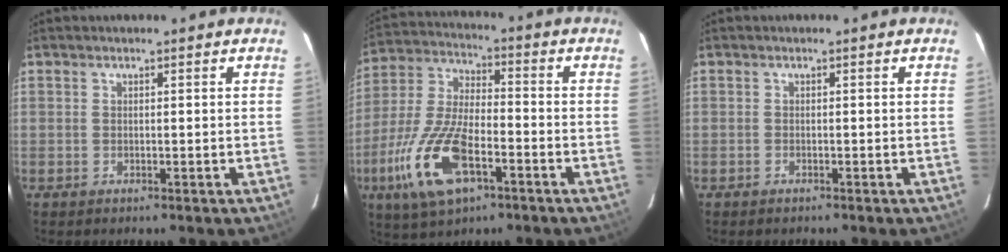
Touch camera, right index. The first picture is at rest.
{"total": 17.1, "force": [-7.6, 7.1, 13.5], "torque": [-0.301, -0.018, -0.145]}
{"total": 0.7, "force": [-0.6, 0.3, 0.1], "torque": [-0.002, 0.003, -0.010]}